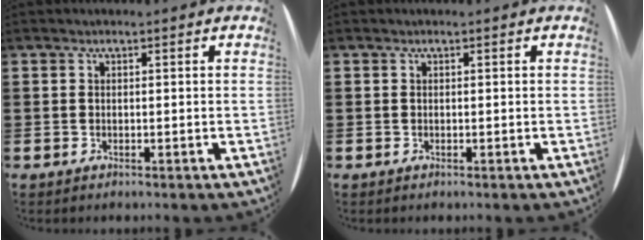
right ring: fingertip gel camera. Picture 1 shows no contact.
{"total": 0.0}